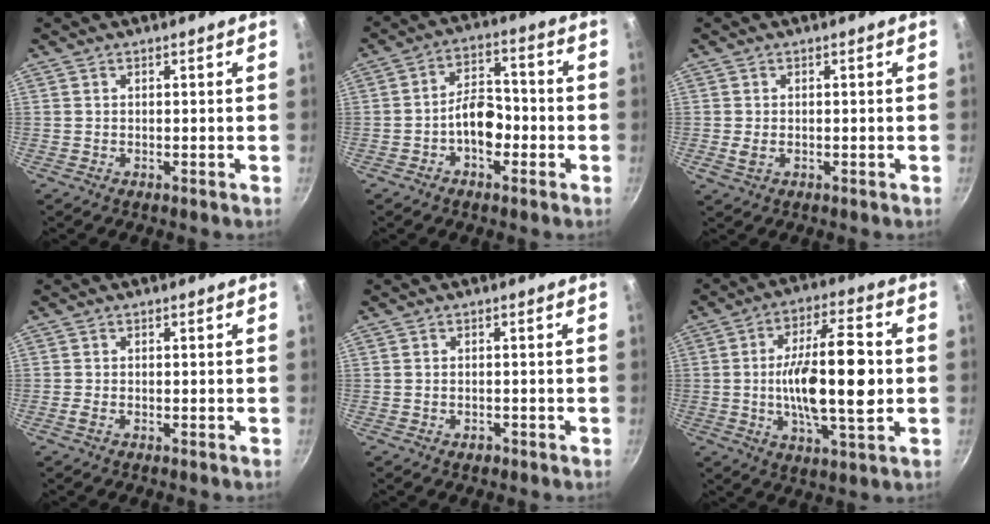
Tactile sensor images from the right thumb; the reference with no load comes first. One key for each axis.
{"total": 7.8, "fx": -2.5, "fy": 4.8, "fz": 5.7, "tx": -0.061, "ty": 0.038, "tz": -0.046}
{"total": 2.3, "fx": -0.4, "fy": 1.5, "fz": 1.6, "tx": -0.033, "ty": -0.003, "tz": -0.004}
{"total": 0.9, "fx": -0.4, "fy": 0.3, "fz": 0.7, "tx": -0.025, "ty": 0.003, "tz": -0.012}
{"total": 1.2, "fx": -0.7, "fy": 0.7, "fz": 0.6, "tx": -0.010, "ty": 0.002, "tz": -0.008}
{"total": 17.4, "fx": -0.5, "fy": 6.0, "fz": 16.3, "tx": -0.270, "ty": 0.016, "tz": -0.010}